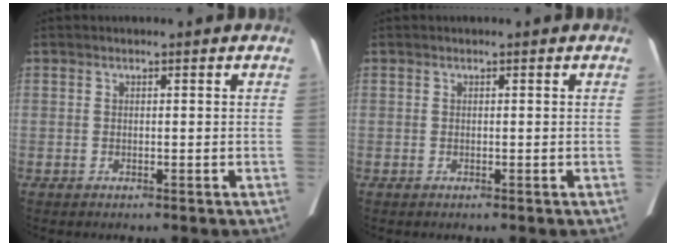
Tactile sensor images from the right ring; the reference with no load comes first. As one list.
[{"total": 0.0}]